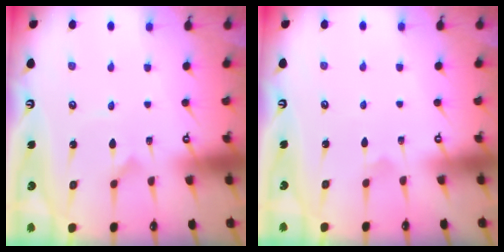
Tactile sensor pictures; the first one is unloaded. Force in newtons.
{"total": 1.5, "press": 1.5, "slide": 0.1}